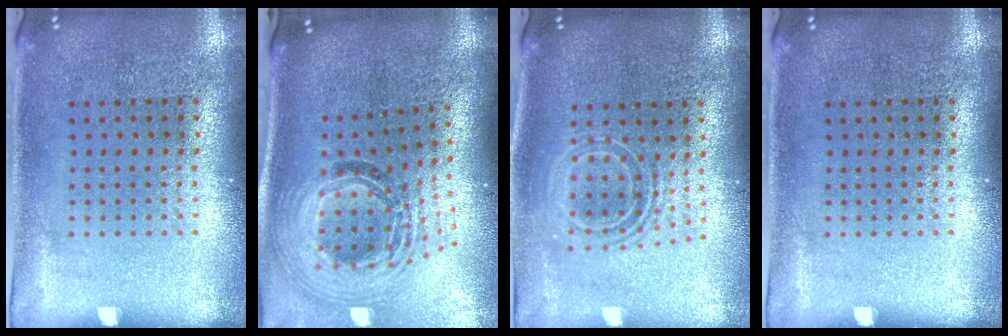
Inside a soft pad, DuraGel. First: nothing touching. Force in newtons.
{"total": 2.1, "press": 1.6, "slide": 1.2}
{"total": 1.7, "press": 1.3, "slide": 1.0}
{"total": 0.0}